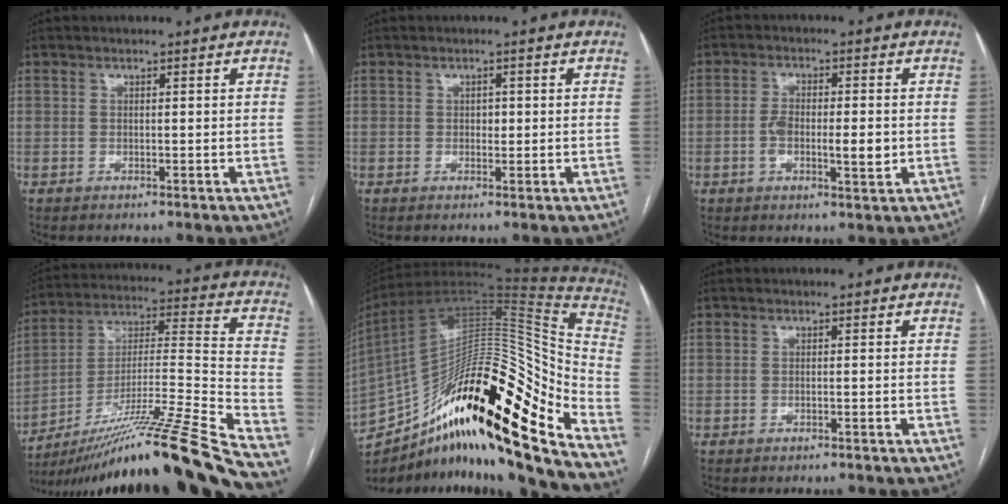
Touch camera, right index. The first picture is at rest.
{"total": 1.3, "force": [0.1, 1.0, 0.8], "torque": [-0.009, 0.002, 0.002]}
{"total": 6.2, "force": [-0.8, 2.2, 5.8], "torque": [-0.103, 0.000, -0.013]}
{"total": 26.3, "force": [-20.7, -2.8, 16.0], "torque": [-0.216, -0.010, -0.348]}
{"total": 33.1, "force": [-20.1, 6.1, 25.6], "torque": [-0.415, 0.002, -0.324]}
{"total": 0.0}